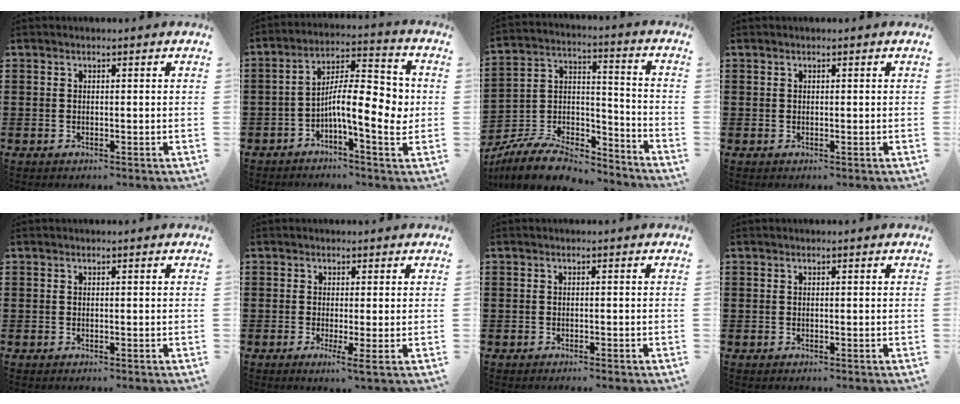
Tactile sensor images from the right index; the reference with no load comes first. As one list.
[{"total": 10.8, "force": [-1.0, 3.0, 10.3], "torque": [-0.164, -0.001, -0.020]}, {"total": 8.0, "force": [-7.0, 2.3, 2.9], "torque": [-0.065, 0.010, -0.139]}, {"total": 0.0}, {"total": 0.0}, {"total": 2.0, "force": [-0.5, -0.2, 2.0], "torque": [-0.036, -0.007, -0.009]}, {"total": 0.5, "force": [-0.5, 0.0, 0.2], "torque": [-0.005, -0.001, -0.010]}, {"total": 0.0}]